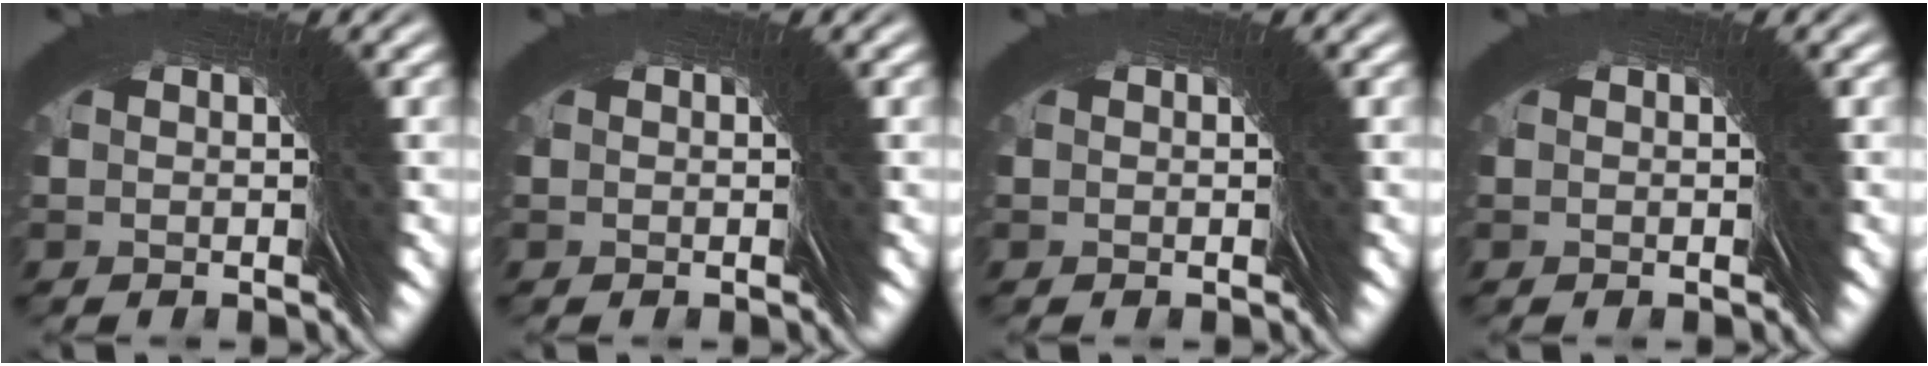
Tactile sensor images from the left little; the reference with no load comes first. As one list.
[{"total": 0.0}, {"total": 0.0}, {"total": 0.0}]